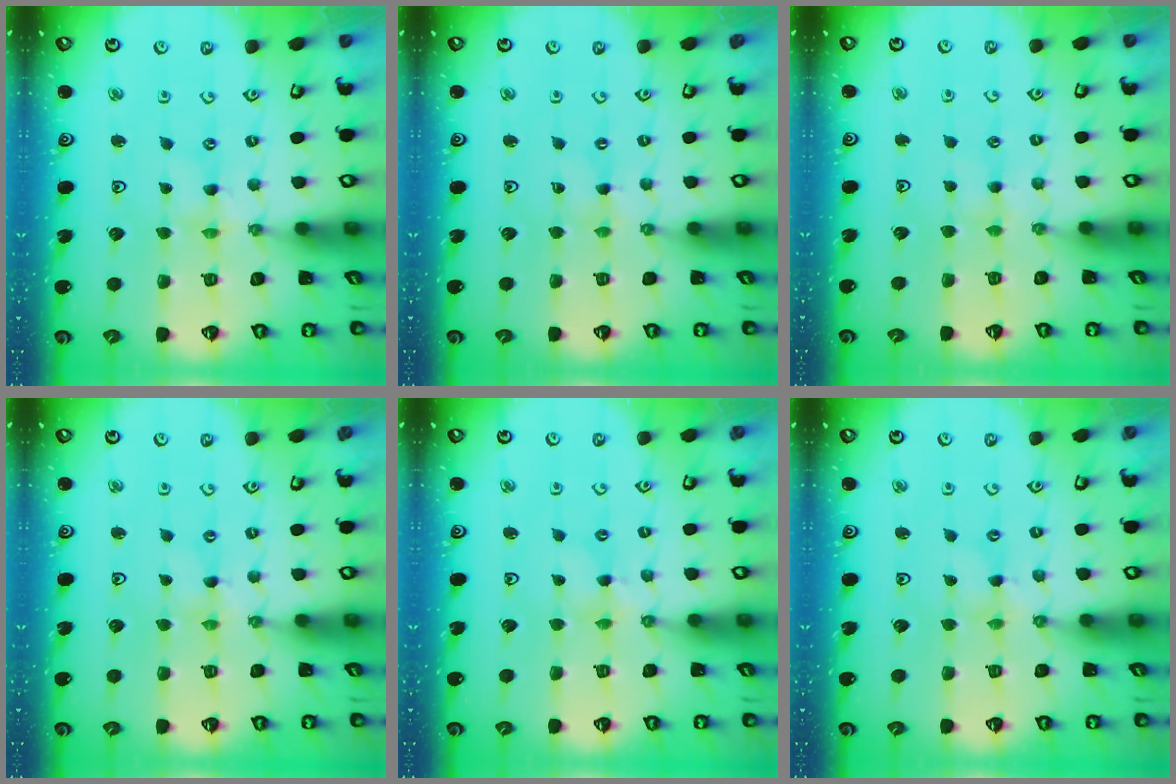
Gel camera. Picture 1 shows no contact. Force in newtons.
{"total": 0.0}
{"total": 2.8, "press": 2.8, "slide": 0.3}
{"total": 0.0}
{"total": 1.9, "press": 1.9, "slide": 0.3}
{"total": 0.0}